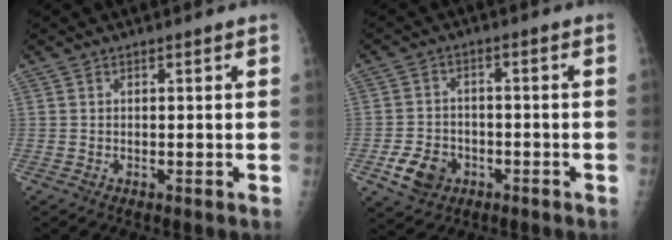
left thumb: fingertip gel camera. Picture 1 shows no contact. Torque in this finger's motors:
{"motor_torque": [-0.15, 1.05, 0.22, 0.06, 0.05]}